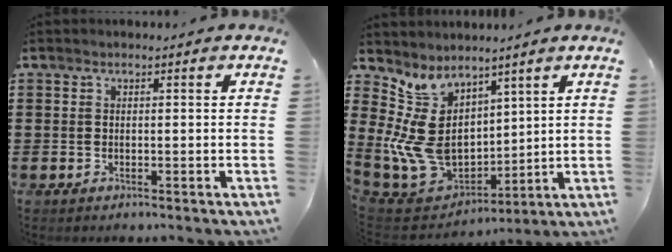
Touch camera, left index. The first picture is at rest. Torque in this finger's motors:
{"motor_torque": [0.32, 0.34, 0.87, 0.21]}